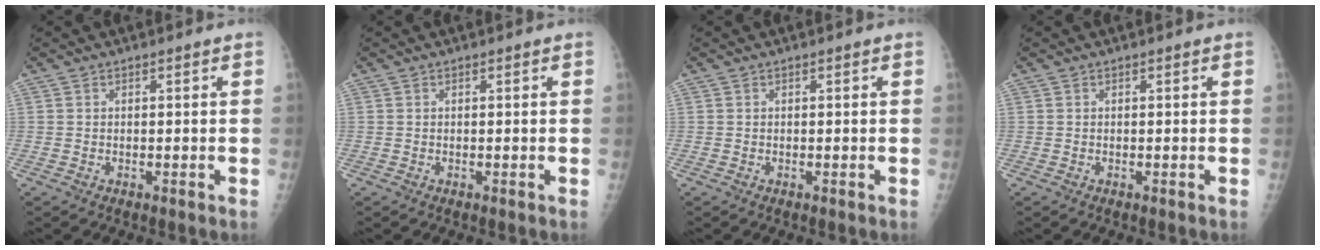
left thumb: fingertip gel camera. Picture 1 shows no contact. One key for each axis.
{"total": 0.0}
{"total": 0.0}
{"total": 0.0}